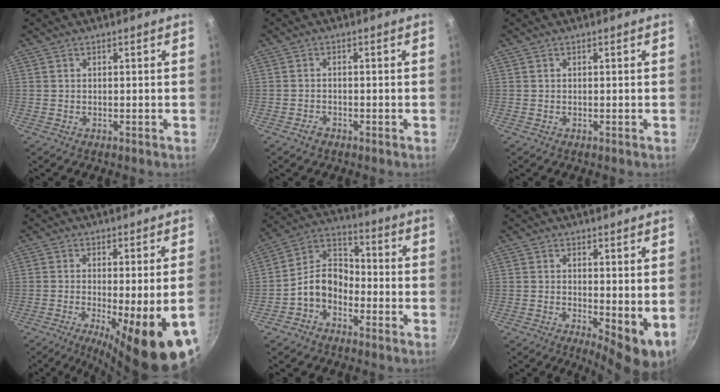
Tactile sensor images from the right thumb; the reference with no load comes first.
{"total": 1.6, "force": [-1.2, 0.9, 0.6], "torque": [-0.013, 0.012, -0.022]}
{"total": 0.0}
{"total": 17.1, "force": [-6.0, 3.3, 15.6], "torque": [-0.229, -0.016, -0.076]}
{"total": 8.8, "force": [-3.9, 6.2, 5.0], "torque": [-0.072, 0.058, -0.092]}
{"total": 7.2, "force": [0.4, 2.7, 6.6], "torque": [-0.085, -0.015, 0.010]}